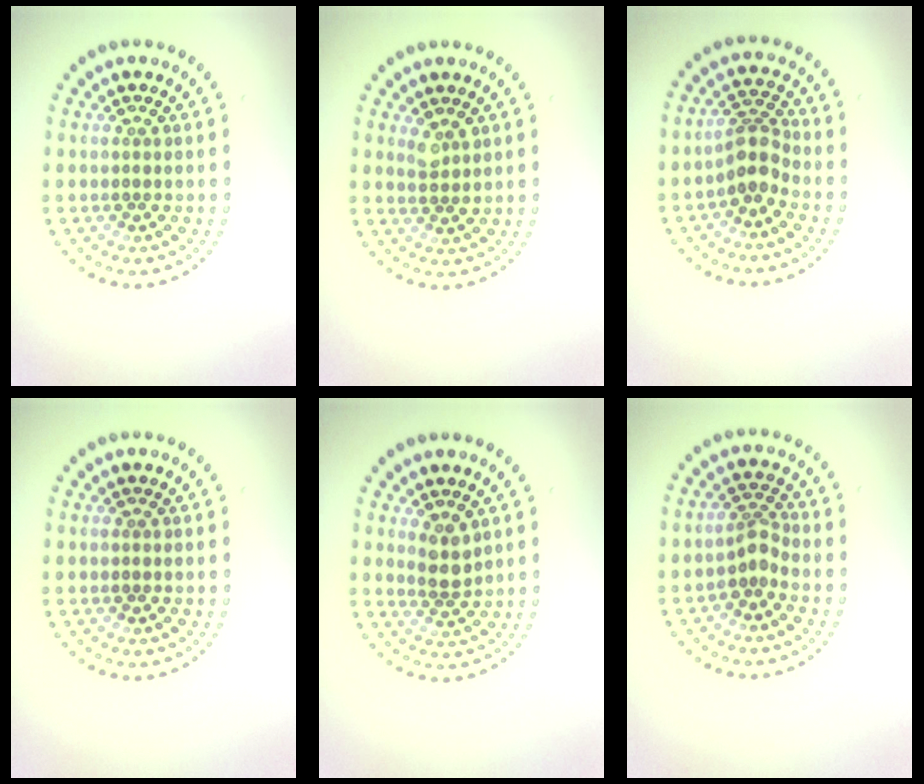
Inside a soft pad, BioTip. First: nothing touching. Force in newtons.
{"total": 1.6, "press": 1.4, "slide": 0.9}
{"total": 2.7, "press": 2.0, "slide": 1.8}
{"total": 0.0}
{"total": 2.1, "press": 1.8, "slide": 1.1}
{"total": 2.0, "press": 1.4, "slide": 1.4}